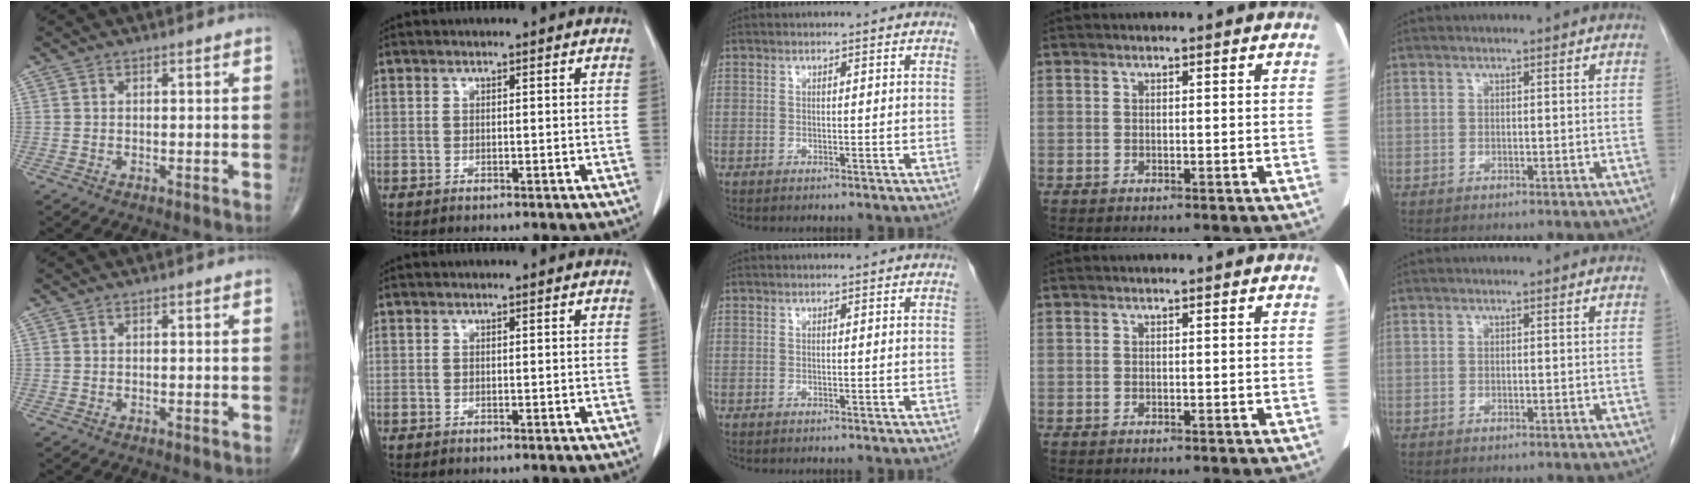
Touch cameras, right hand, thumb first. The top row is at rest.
{}